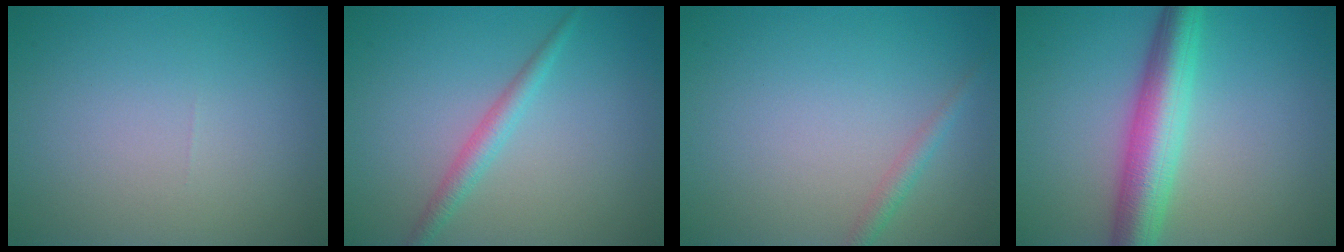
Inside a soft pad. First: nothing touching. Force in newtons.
{"total": 2.0, "press": 2.0, "slide": 0.1}
{"total": 1.3, "press": 1.3, "slide": 0.1}
{"total": 6.3, "press": 6.3, "slide": 0.2}